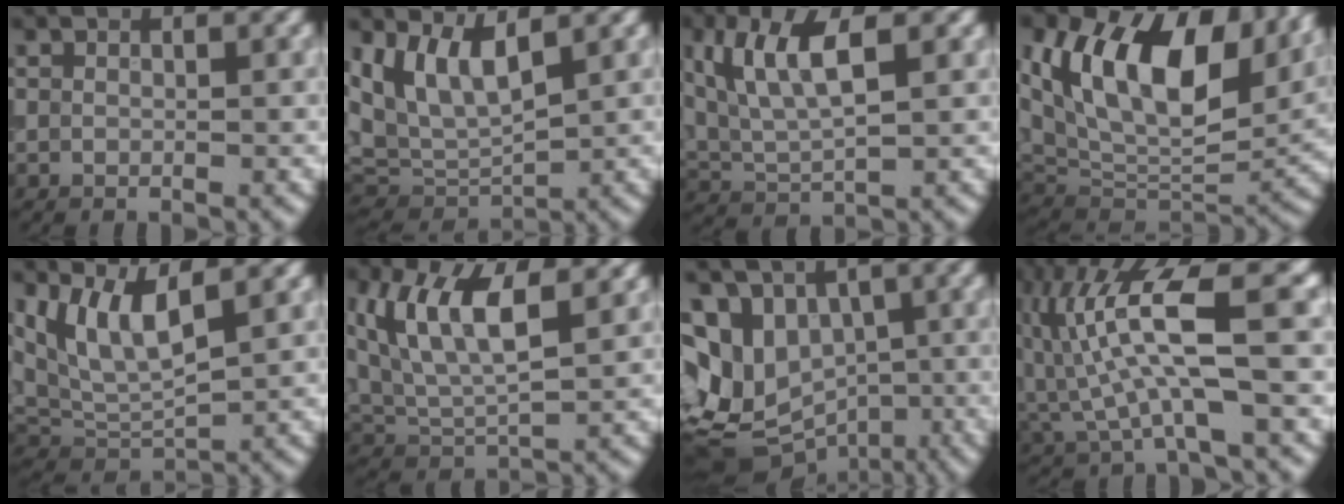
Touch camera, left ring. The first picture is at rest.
{"total": 6.7, "force": [3.0, 3.2, 5.1], "torque": [-0.116, -0.003, 0.058]}
{"total": 6.5, "force": [2.3, 2.7, 5.4], "torque": [-0.110, 0.006, 0.045]}
{"total": 16.8, "force": [6.5, 9.2, 12.5], "torque": [-0.241, 0.021, 0.117]}
{"total": 6.3, "force": [3.2, 2.3, 4.9], "torque": [-0.110, -0.009, 0.066]}
{"total": 9.3, "force": [3.7, 4.1, 7.6], "torque": [-0.157, 0.013, 0.064]}
{"total": 10.9, "force": [-0.2, 8.8, 6.4], "torque": [-0.129, -0.008, 0.009]}
{"total": 9.6, "force": [0.8, 2.6, 9.2], "torque": [-0.189, 0.013, 0.013]}